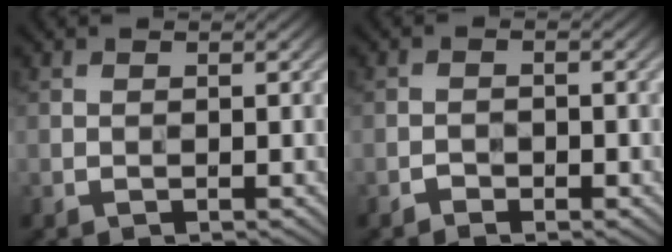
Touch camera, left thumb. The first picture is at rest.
{"total": 1.3, "force": [-1.1, 0.5, 0.6], "torque": [-0.010, 0.005, -0.023]}